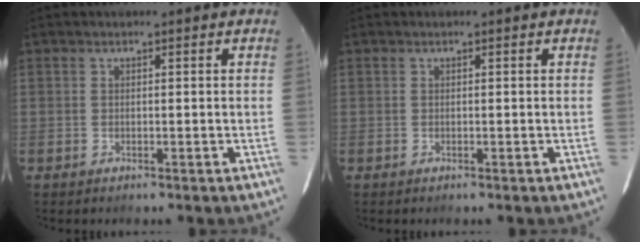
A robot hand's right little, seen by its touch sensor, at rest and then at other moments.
{"total": 0.0}